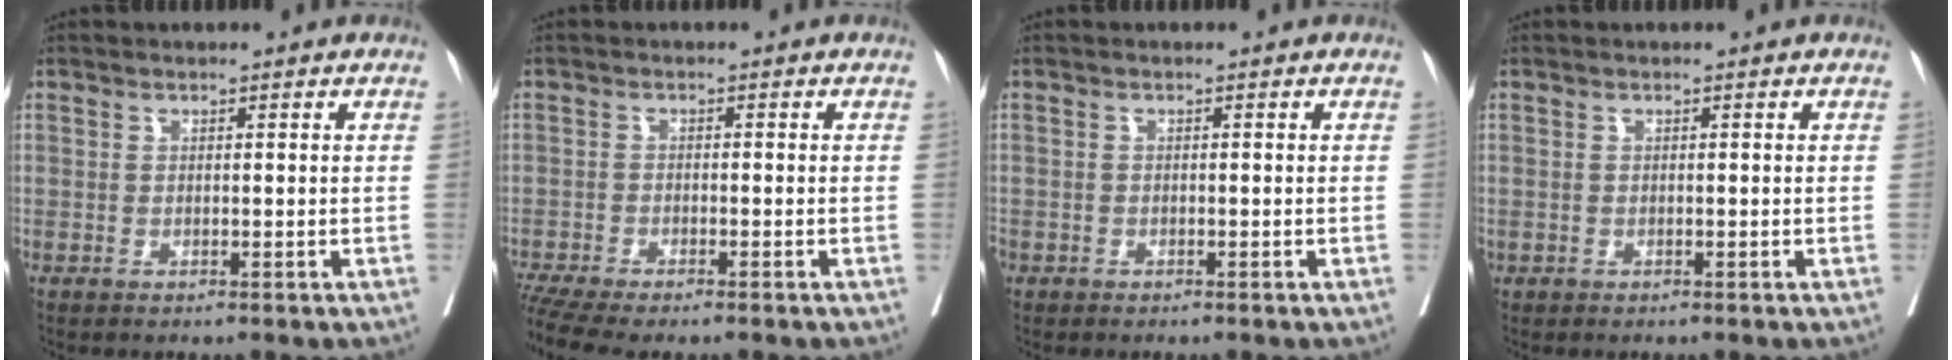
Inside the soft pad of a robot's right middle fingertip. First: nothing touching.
{"total": 7.5, "force": [-6.3, 0.8, 4.0], "torque": [-0.068, -0.006, -0.107]}
{"total": 1.6, "force": [-1.1, 1.1, 0.5], "torque": [-0.017, -0.001, -0.022]}
{"total": 0.0}